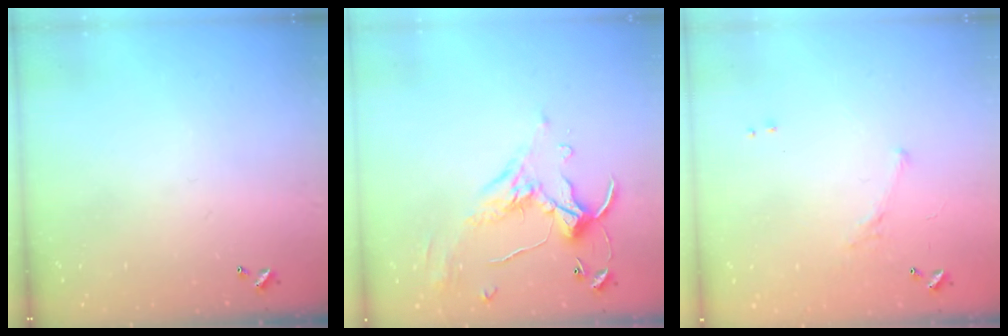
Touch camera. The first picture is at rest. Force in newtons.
{"total": 1.1, "press": 0.5, "slide": 1.0}
{"total": 5.9, "press": 5.9, "slide": 0.8}